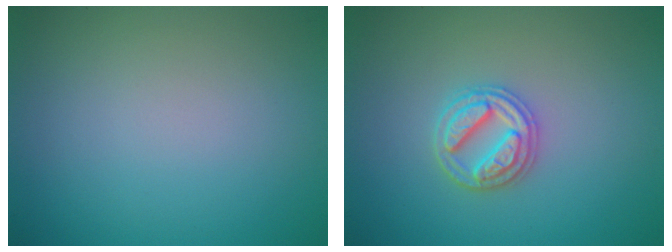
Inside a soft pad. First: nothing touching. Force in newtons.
{"total": 3.0, "press": 2.9, "slide": 0.4}